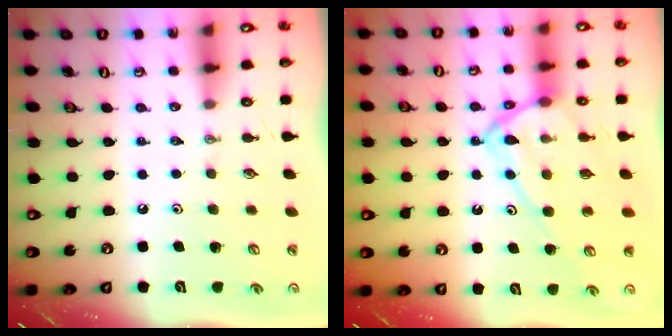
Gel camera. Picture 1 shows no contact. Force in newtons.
{"total": 13.9, "press": 13.8, "slide": 1.2}